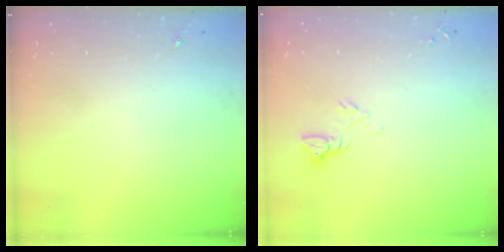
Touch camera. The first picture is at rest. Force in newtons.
{"total": 5.1, "press": 5.1, "slide": 0.4}